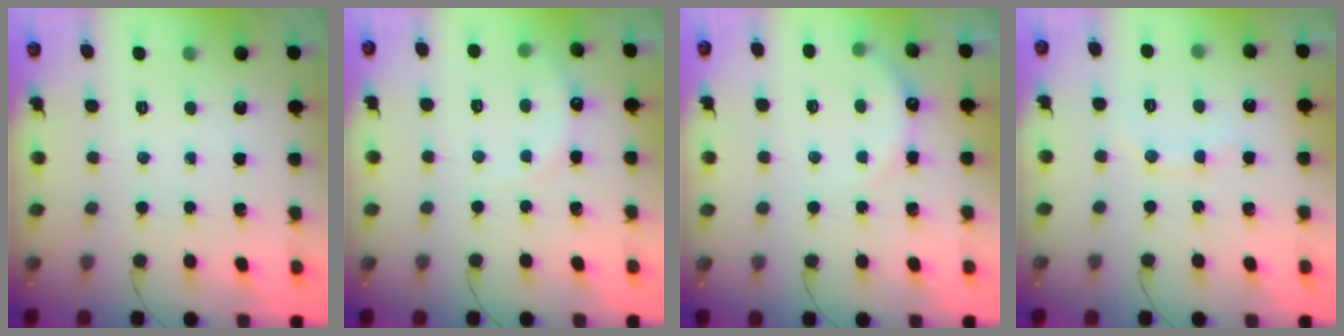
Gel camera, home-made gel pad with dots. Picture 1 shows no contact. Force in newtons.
{"total": 6.0, "press": 5.9, "slide": 1.3}
{"total": 6.6, "press": 6.4, "slide": 1.4}
{"total": 7.5, "press": 7.4, "slide": 1.1}